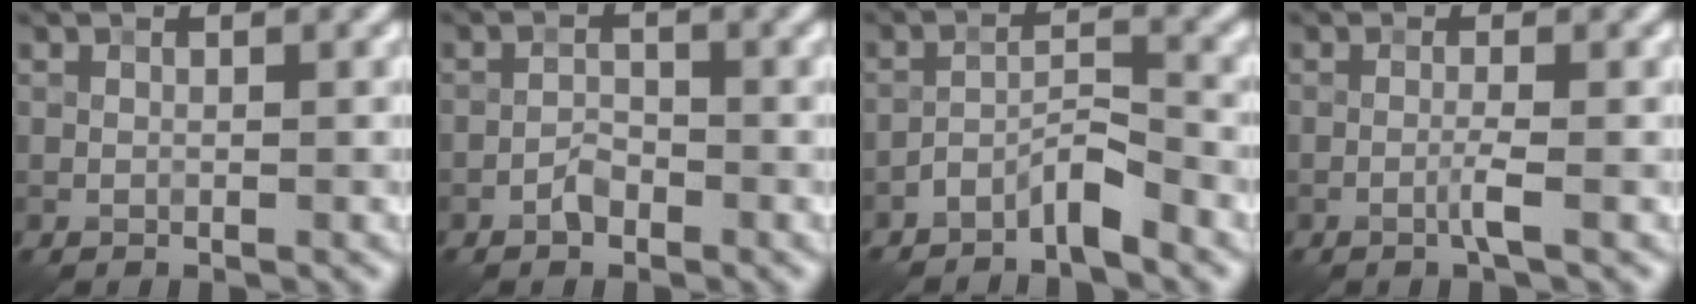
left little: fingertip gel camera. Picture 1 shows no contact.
{"total": 1.5, "force": [-1.0, 0.7, 0.8], "torque": [-0.010, 0.006, -0.021]}
{"total": 3.1, "force": [-2.5, 0.5, 1.7], "torque": [-0.032, 0.012, -0.051]}
{"total": 1.4, "force": [-0.6, -0.1, 1.2], "torque": [-0.025, 0.004, -0.016]}